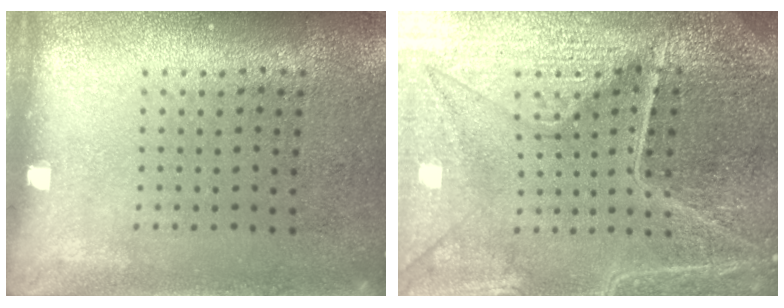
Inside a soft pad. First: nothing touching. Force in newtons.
{"total": 6.0, "press": 5.4, "slide": 2.5}